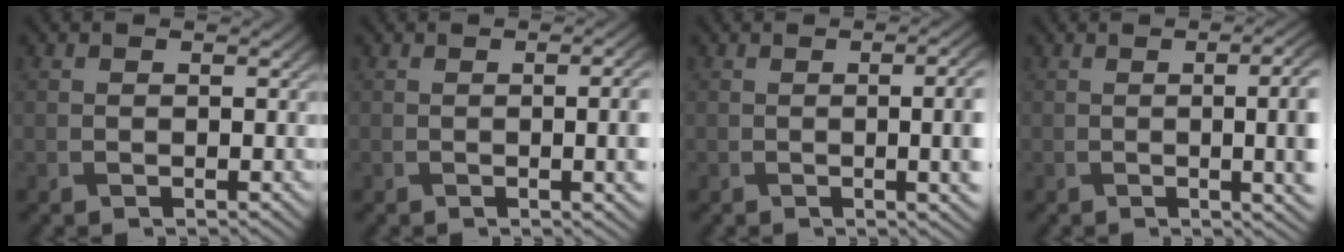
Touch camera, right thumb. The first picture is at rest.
{"total": 6.0, "force": [-0.4, 2.0, 5.7], "torque": [-0.067, -0.004, -0.001]}
{"total": 8.4, "force": [-0.3, 3.1, 7.8], "torque": [-0.075, 0.006, -0.007]}
{"total": 11.3, "force": [0.1, 4.6, 10.3], "torque": [-0.090, 0.019, -0.007]}